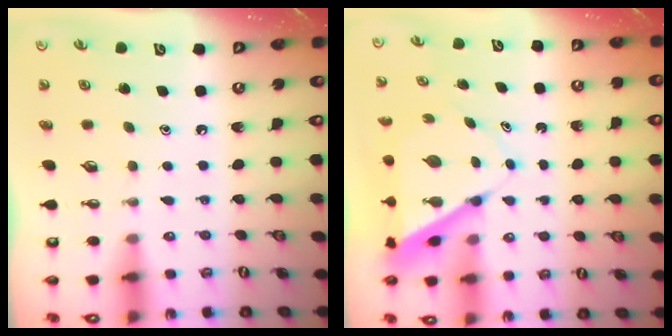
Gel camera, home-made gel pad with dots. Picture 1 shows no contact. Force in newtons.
{"total": 7.6, "press": 7.5, "slide": 0.5}